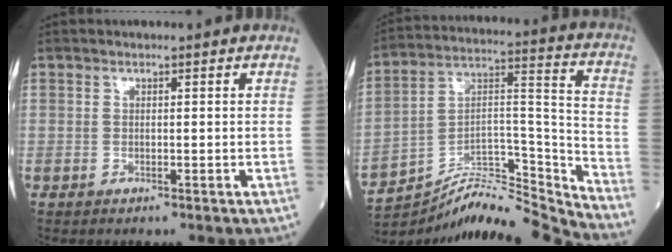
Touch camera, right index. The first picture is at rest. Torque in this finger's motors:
{"motor_torque": [0.24, -0.39, 0.10, -0.01]}